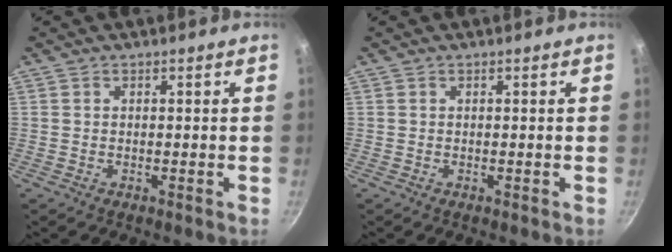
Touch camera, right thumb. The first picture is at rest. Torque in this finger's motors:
{"motor_torque": [0.00, 0.00, 0.07, -0.07, 0.00]}